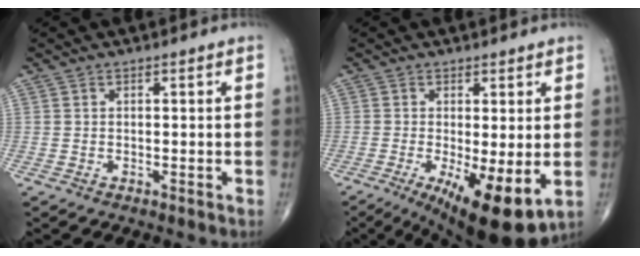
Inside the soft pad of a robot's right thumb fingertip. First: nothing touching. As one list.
[{"total": 12.5, "force": [-3.1, 3.8, 11.5], "torque": [-0.178, -0.025, -0.036]}]